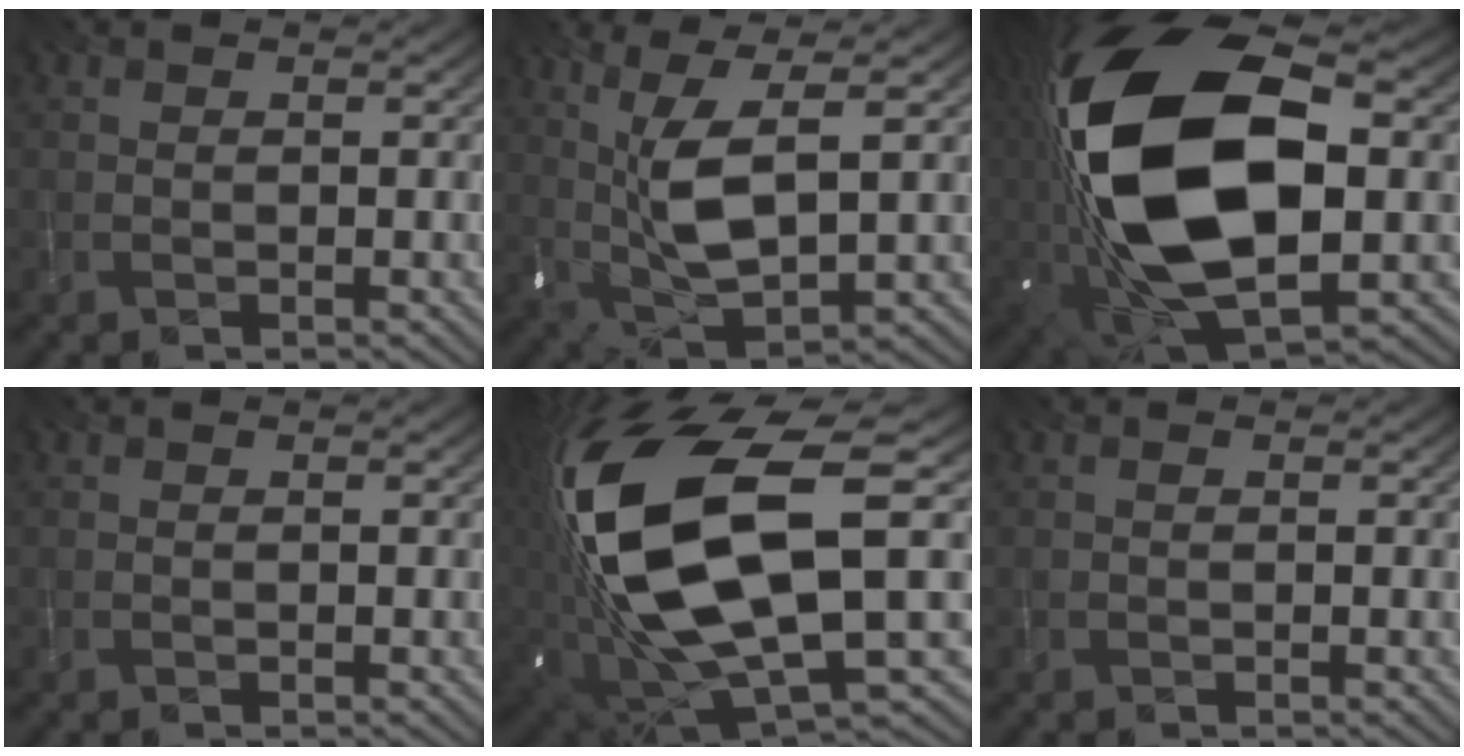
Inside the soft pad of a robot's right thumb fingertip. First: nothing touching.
{"total": 8.6, "force": [2.0, 2.5, 8.0], "torque": [-0.177, 0.007, 0.040]}
{"total": 22.9, "force": [0.2, 12.1, 19.4], "torque": [-0.431, -0.043, 0.007]}
{"total": 0.0}
{"total": 19.5, "force": [1.9, 9.2, 17.0], "torque": [-0.373, -0.055, 0.049]}
{"total": 0.0}